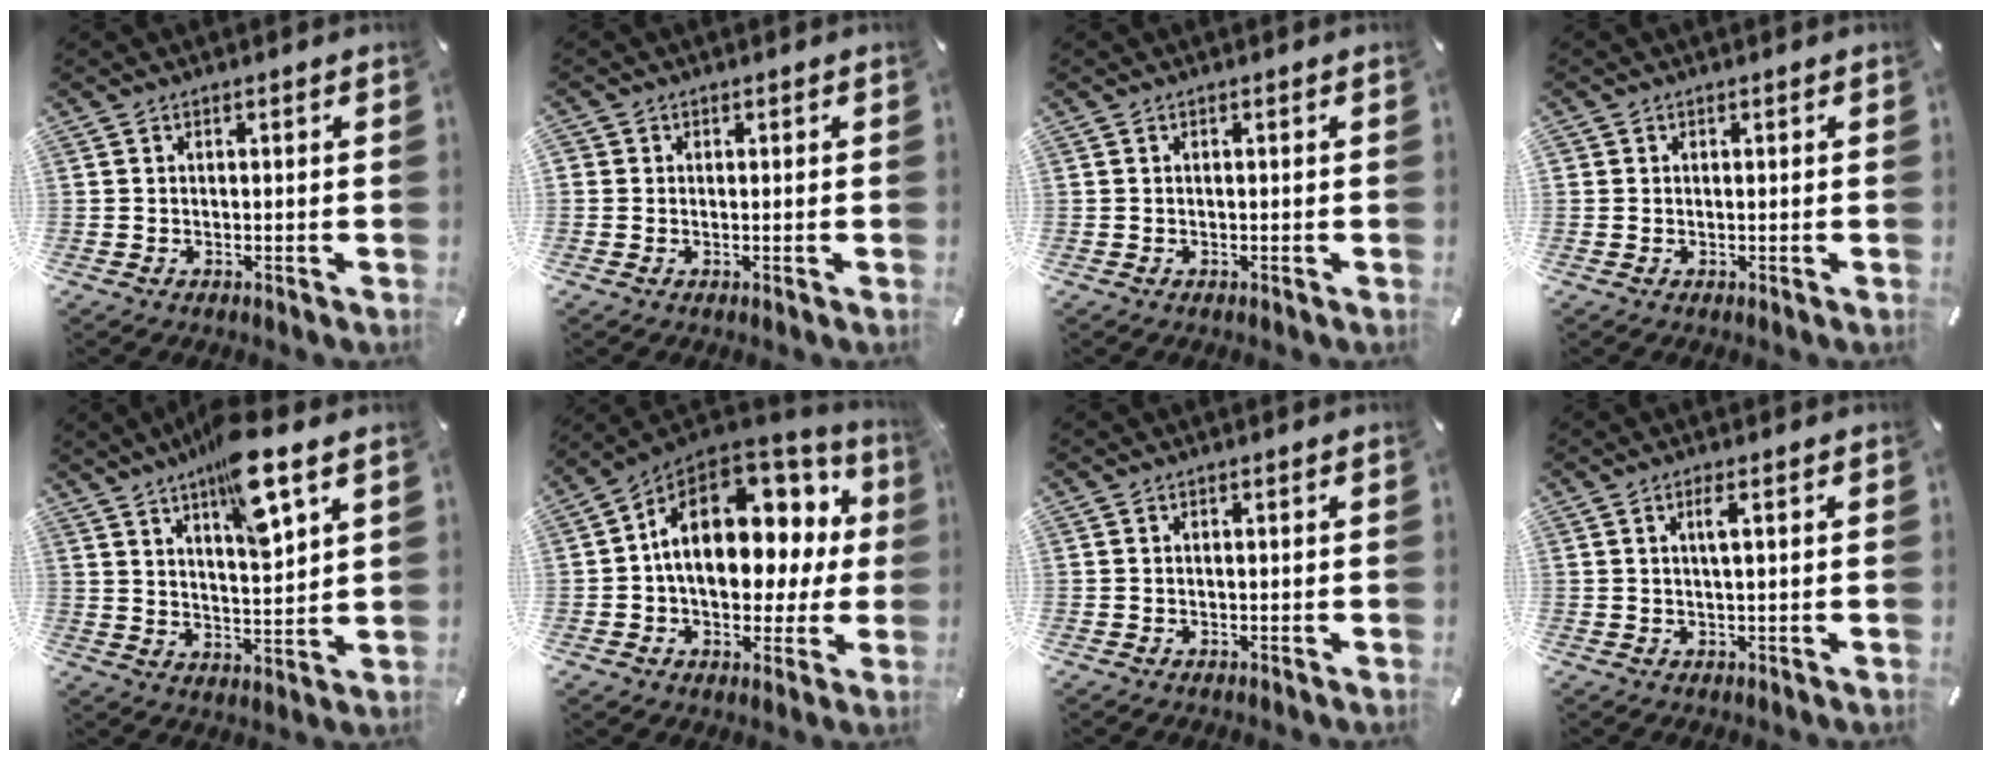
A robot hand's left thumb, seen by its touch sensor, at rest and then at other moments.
{"total": 0.9, "force": [-0.1, 0.9, 0.0], "torque": [0.001, 0.005, -0.005]}
{"total": 0.0}
{"total": 0.6, "force": [0.1, 0.6, 0.0], "torque": [0.003, 0.006, 0.000]}
{"total": 12.3, "force": [8.3, 3.0, 8.6], "torque": [-0.137, -0.040, 0.140]}
{"total": 18.5, "force": [3.7, 12.2, 13.3], "torque": [-0.199, -0.016, 0.067]}
{"total": 0.0}
{"total": 2.7, "force": [0.7, 0.3, 2.6], "torque": [-0.053, 0.002, 0.008]}